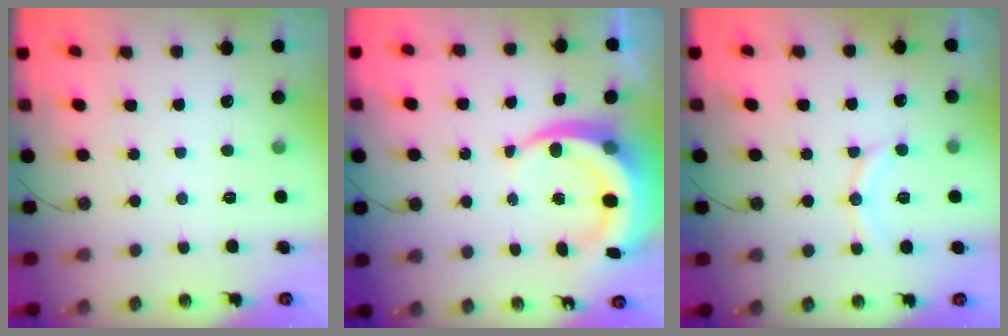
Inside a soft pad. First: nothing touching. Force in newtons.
{"total": 10.1, "press": 10.0, "slide": 1.4}
{"total": 9.0, "press": 8.8, "slide": 1.9}